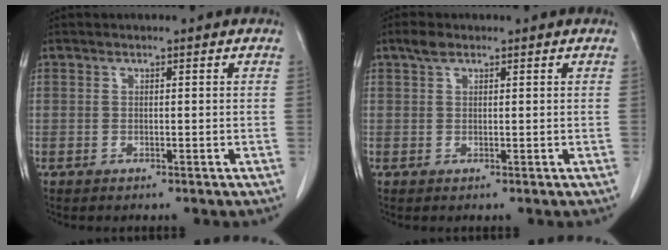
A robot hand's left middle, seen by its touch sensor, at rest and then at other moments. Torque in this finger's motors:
{"motor_torque": [0.19, -0.04, -0.26, -0.03]}